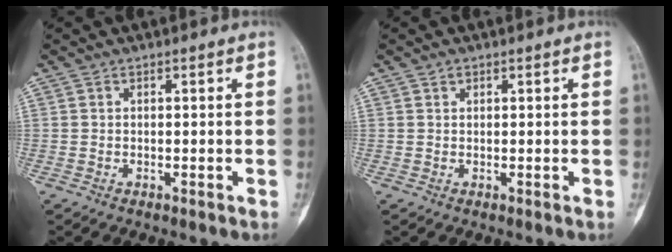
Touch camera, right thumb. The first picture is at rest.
{"total": 0.7, "force": [0.4, 0.4, 0.2], "torque": [0.000, -0.002, 0.007]}